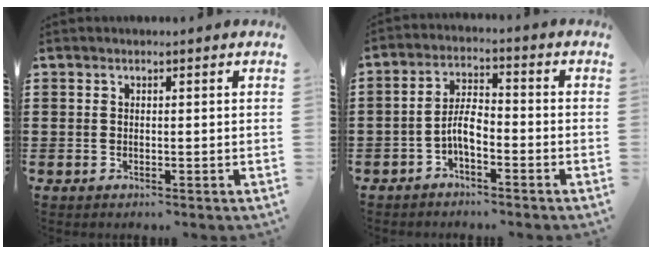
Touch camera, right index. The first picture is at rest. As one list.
[{"total": 4.6, "force": [-2.1, 1.6, 3.8], "torque": [-0.081, 0.007, -0.044]}]